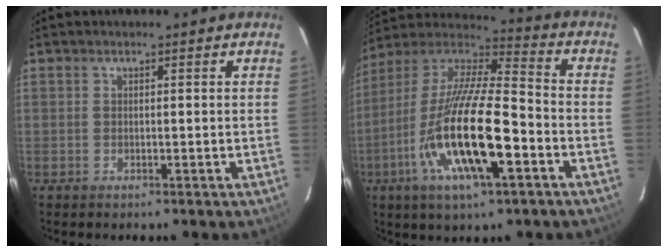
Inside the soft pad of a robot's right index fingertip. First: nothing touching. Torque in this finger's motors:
{"motor_torque": [1.47, -0.67, 1.06, 0.21]}